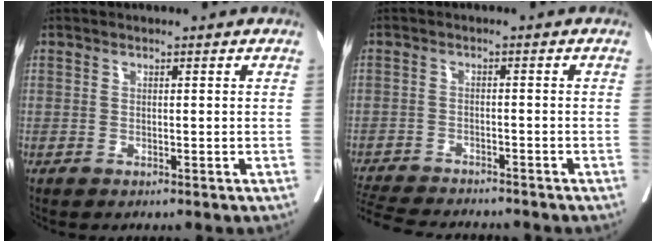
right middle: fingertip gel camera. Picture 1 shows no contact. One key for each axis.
{"total": 12.7, "fx": -11.5, "fy": 2.1, "fz": 4.8, "tx": -0.103, "ty": -0.015, "tz": -0.173}